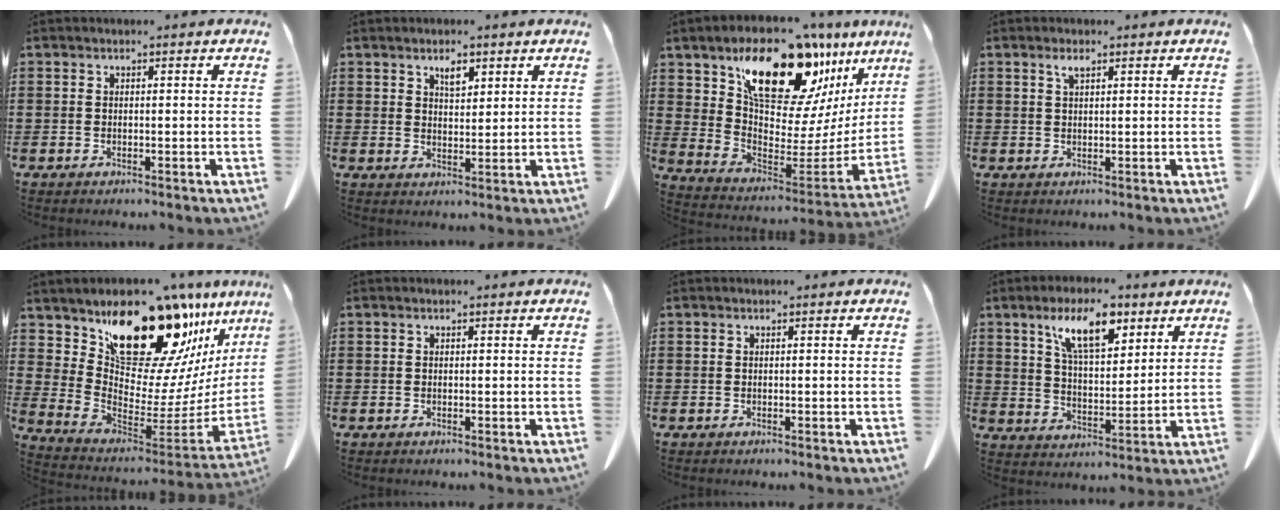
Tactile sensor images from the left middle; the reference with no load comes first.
{"total": 3.0, "force": [2.2, 1.2, 1.6], "torque": [-0.027, -0.003, 0.039]}
{"total": 18.3, "force": [12.1, 8.5, 10.8], "torque": [-0.193, -0.070, 0.211]}
{"total": 1.7, "force": [1.1, 0.5, 1.2], "torque": [-0.028, 0.000, 0.020]}
{"total": 19.8, "force": [14.1, 9.2, 10.5], "torque": [-0.165, -0.094, 0.244]}
{"total": 0.0}
{"total": 0.0}
{"total": 10.2, "force": [6.5, 3.9, 6.8], "torque": [-0.135, -0.008, 0.115]}